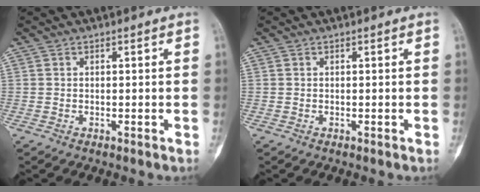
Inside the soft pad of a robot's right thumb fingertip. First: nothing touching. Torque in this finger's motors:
{"motor_torque": [-0.01, 0.01, 0.05, -0.05, 0.00]}